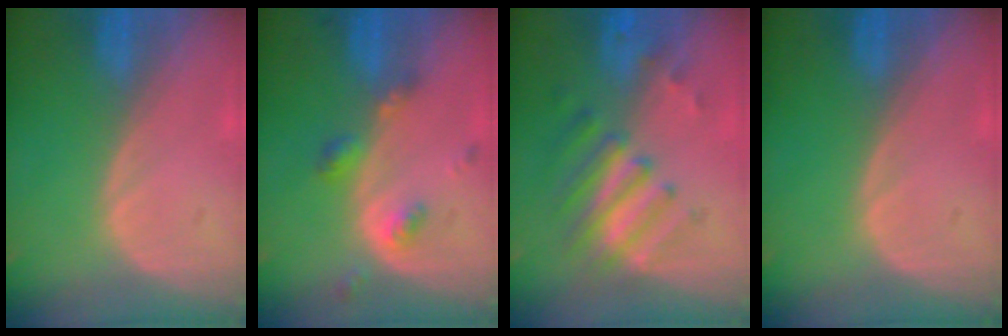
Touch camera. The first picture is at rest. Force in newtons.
{"total": 4.6, "press": 4.1, "slide": 2.1}
{"total": 7.8, "press": 6.9, "slide": 3.6}
{"total": 0.0}